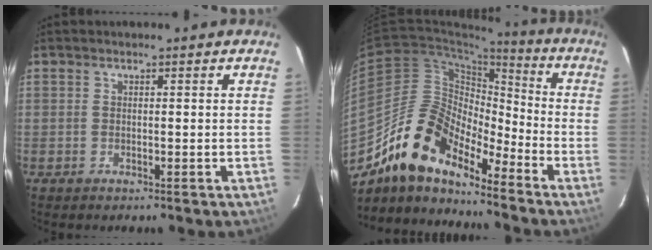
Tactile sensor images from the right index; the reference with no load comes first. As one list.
[{"total": 15.8, "force": [-12.6, 5.5, 7.7], "torque": [-0.140, 0.003, -0.247]}]